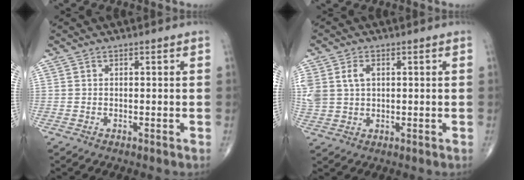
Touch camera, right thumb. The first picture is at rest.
{"total": 9.1, "force": [2.2, 6.6, 5.8], "torque": [-0.151, 0.005, 0.050]}